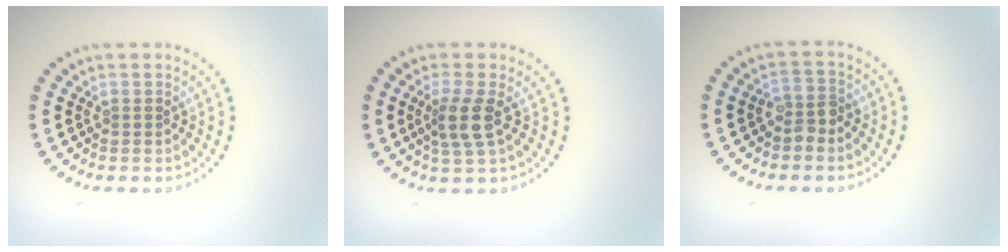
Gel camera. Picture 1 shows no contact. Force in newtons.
{"total": 2.7, "press": 2.2, "slide": 1.6}
{"total": 1.8, "press": 1.5, "slide": 0.9}